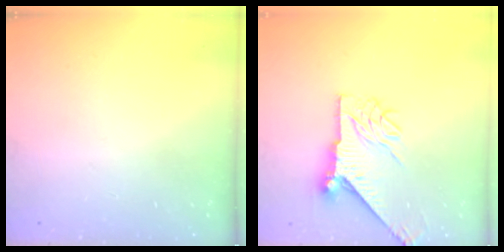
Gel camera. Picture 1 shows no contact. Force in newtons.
{"total": 10.8, "press": 10.7, "slide": 1.1}